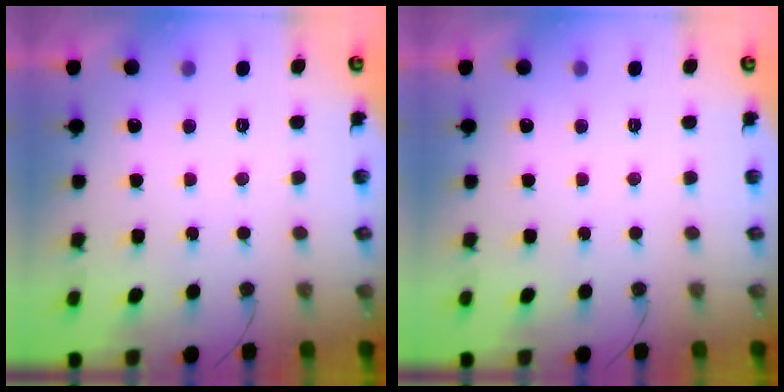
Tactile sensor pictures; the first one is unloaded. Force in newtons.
{"total": 0.8, "press": 0.5, "slide": 0.6}